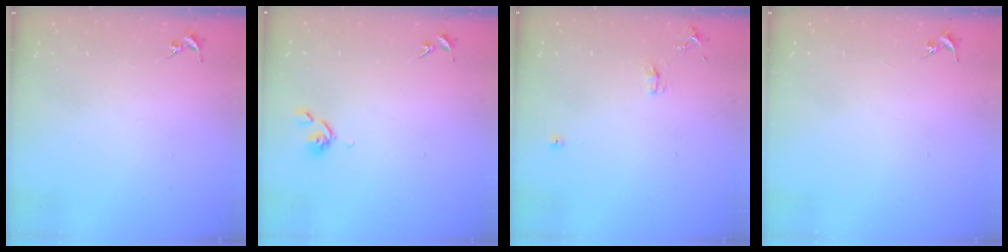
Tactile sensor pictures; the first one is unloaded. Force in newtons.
{"total": 6.0, "press": 5.9, "slide": 0.8}
{"total": 6.9, "press": 6.9, "slide": 0.9}
{"total": 0.0}